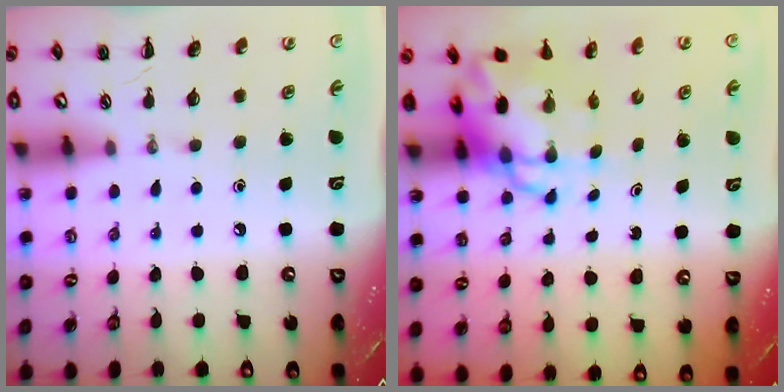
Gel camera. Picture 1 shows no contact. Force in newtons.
{"total": 8.3, "press": 8.0, "slide": 2.2}